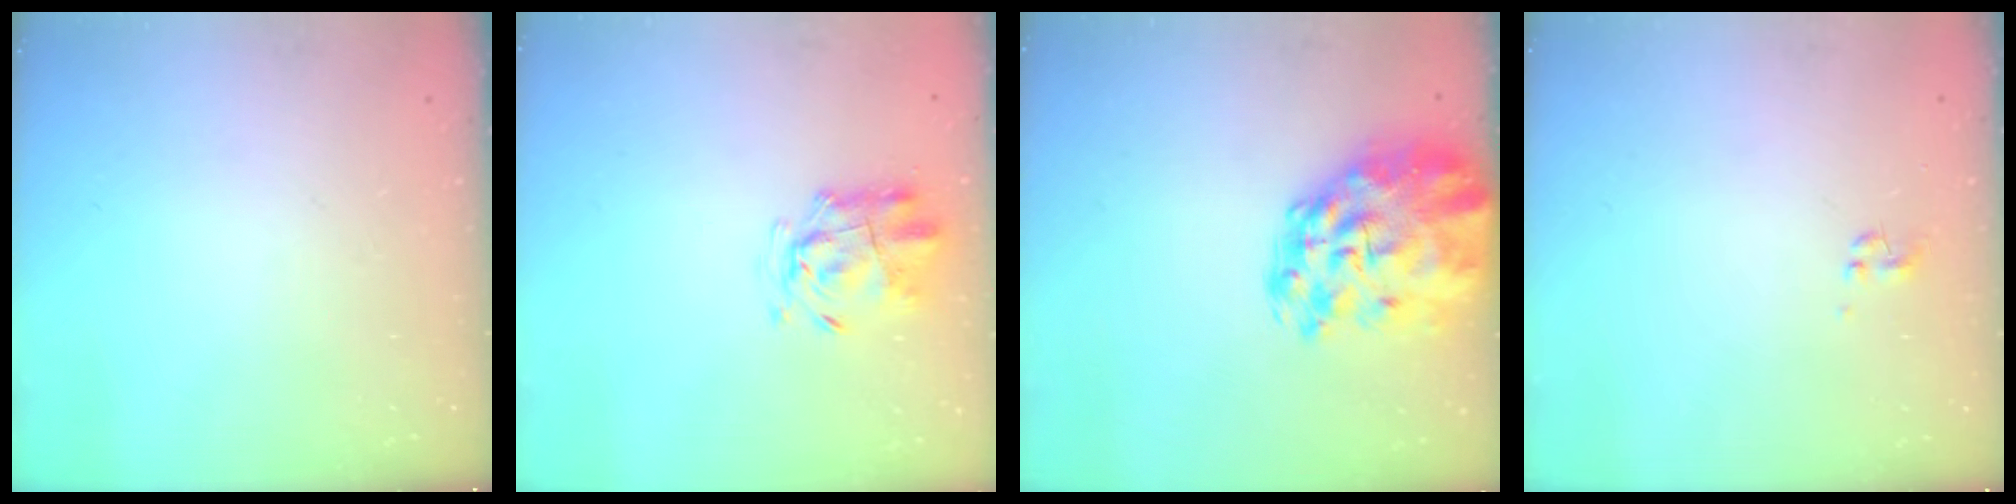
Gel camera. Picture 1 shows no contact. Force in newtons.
{"total": 3.4, "press": 3.1, "slide": 1.4}
{"total": 15.8, "press": 15.0, "slide": 5.0}
{"total": 0.0}